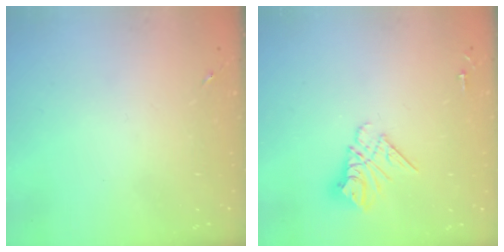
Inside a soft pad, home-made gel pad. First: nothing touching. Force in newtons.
{"total": 10.7, "press": 10.7, "slide": 1.0}